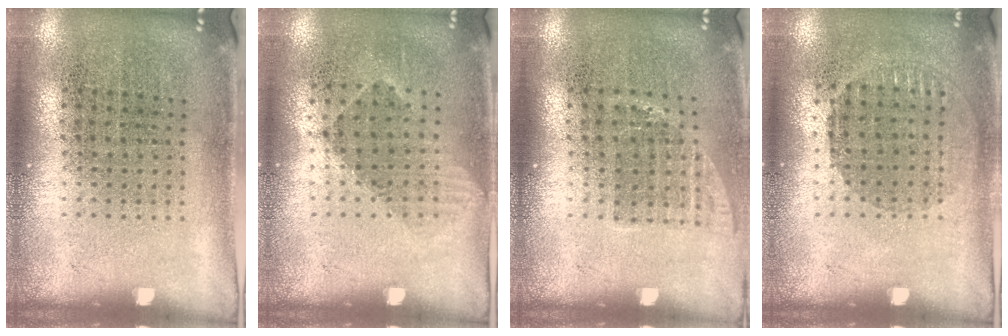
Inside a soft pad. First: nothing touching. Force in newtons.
{"total": 1.0, "press": 0.7, "slide": 0.6}
{"total": 1.1, "press": 0.9, "slide": 0.6}
{"total": 0.9, "press": 0.9, "slide": 0.3}